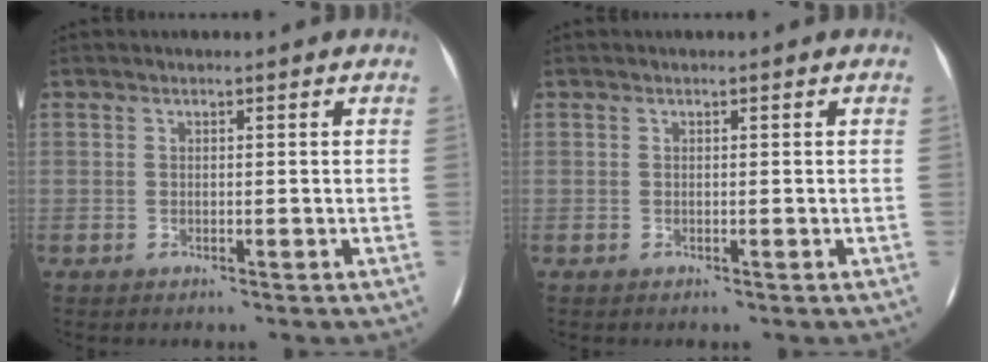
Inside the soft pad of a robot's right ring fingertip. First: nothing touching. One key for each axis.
{"total": 0.0}